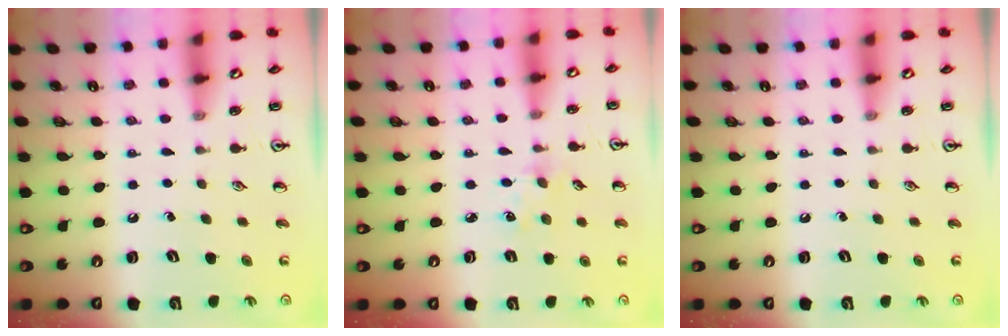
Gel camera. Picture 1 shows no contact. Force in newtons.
{"total": 3.1, "press": 3.1, "slide": 0.5}
{"total": 0.0}